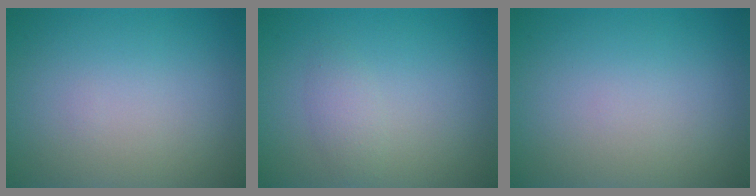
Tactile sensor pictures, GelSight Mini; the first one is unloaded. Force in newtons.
{"total": 1.4, "press": 1.4, "slide": 0.1}
{"total": 0.0}